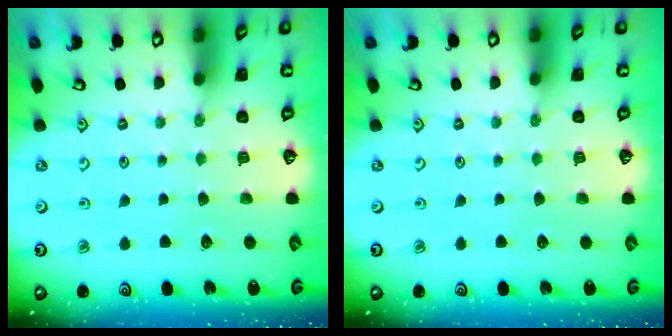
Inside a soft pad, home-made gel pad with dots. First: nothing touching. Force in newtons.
{"total": 0.0}